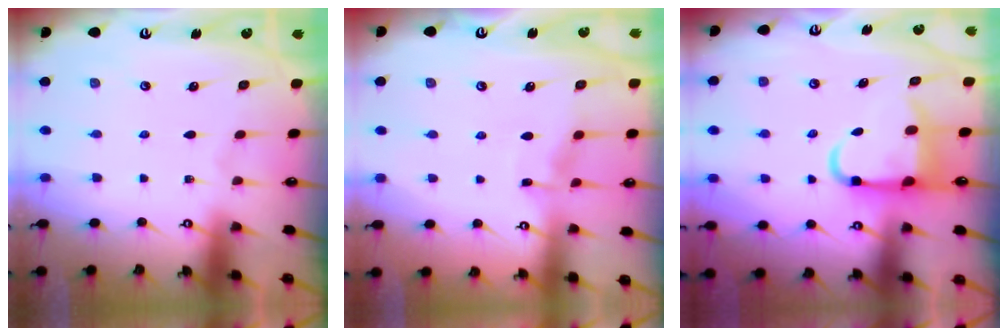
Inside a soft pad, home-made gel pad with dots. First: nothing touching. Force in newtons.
{"total": 6.0, "press": 6.0, "slide": 0.6}
{"total": 7.7, "press": 7.5, "slide": 1.5}